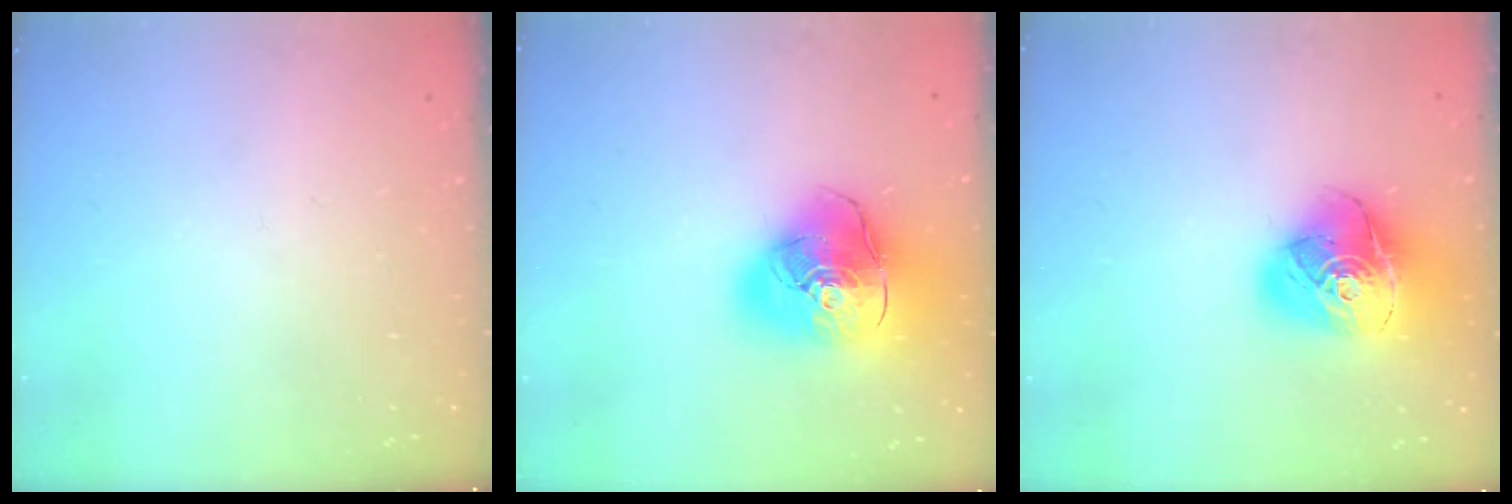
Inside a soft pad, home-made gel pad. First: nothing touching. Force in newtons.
{"total": 22.5, "press": 22.3, "slide": 3.4}
{"total": 18.9, "press": 18.8, "slide": 2.1}